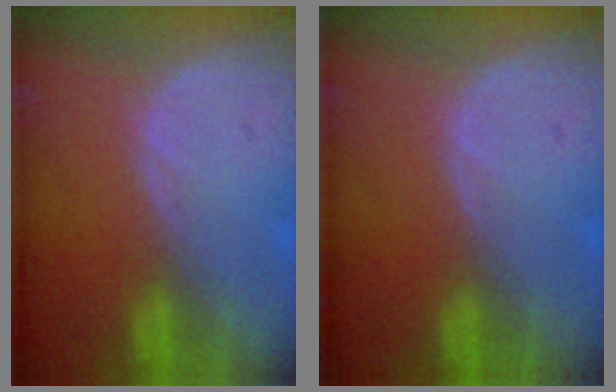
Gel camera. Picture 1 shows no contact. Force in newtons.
{"total": 0.0}